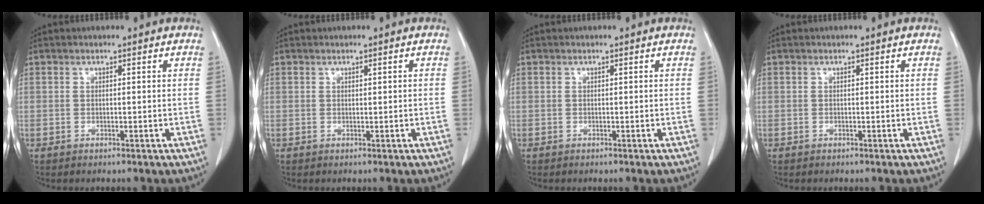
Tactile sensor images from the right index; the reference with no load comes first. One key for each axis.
{"total": 0.0}
{"total": 0.0}
{"total": 0.0}